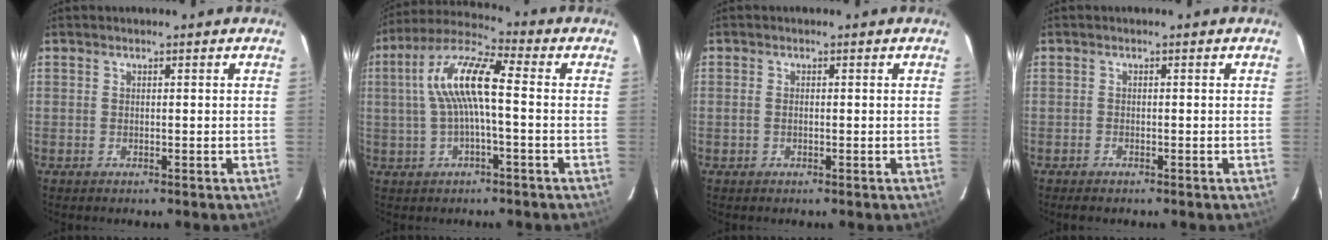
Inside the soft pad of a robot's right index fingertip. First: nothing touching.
{"total": 11.4, "force": [0.5, 2.6, 11.1], "torque": [-0.221, 0.022, 0.005]}
{"total": 0.9, "force": [-0.2, 0.7, 0.5], "torque": [-0.009, 0.002, -0.005]}
{"total": 1.1, "force": [-1.0, 0.3, 0.2], "torque": [-0.008, -0.003, -0.020]}